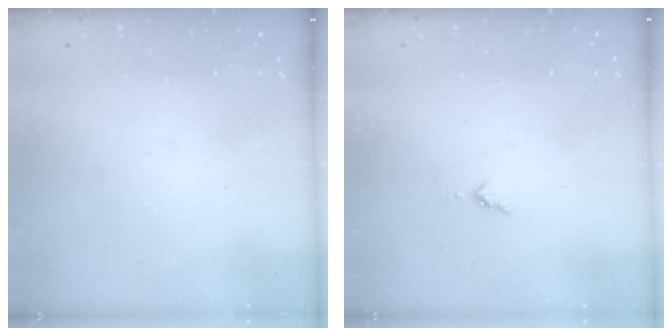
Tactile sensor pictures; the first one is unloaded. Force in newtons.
{"total": 4.6, "press": 4.5, "slide": 0.5}